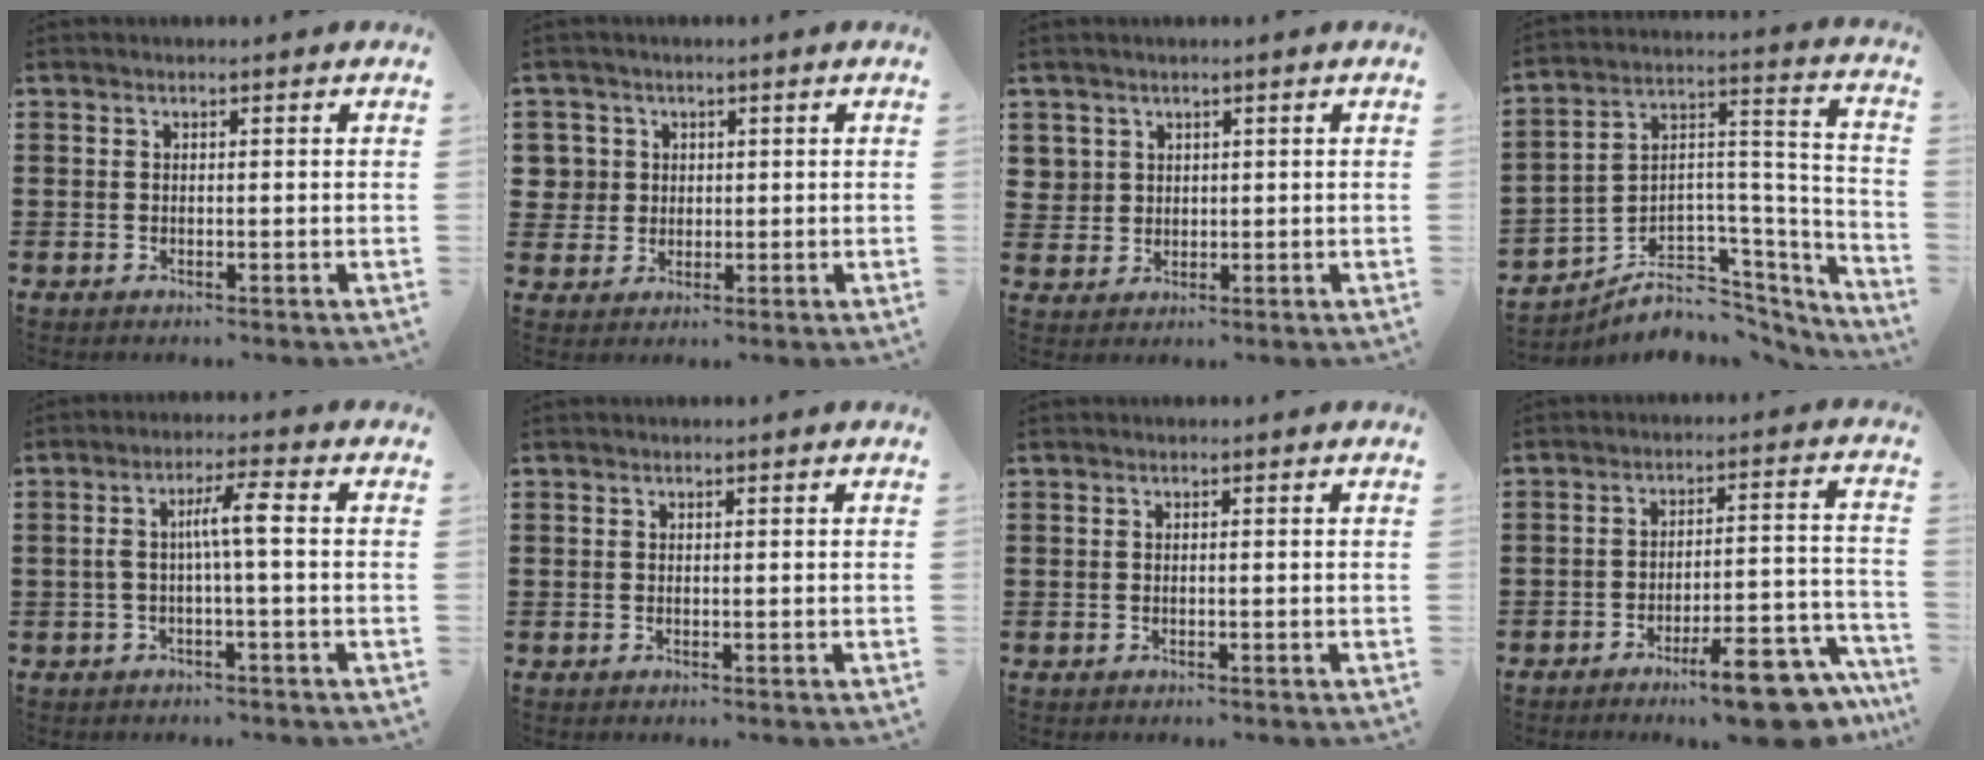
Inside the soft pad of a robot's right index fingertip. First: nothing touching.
{"total": 3.9, "force": [0.8, 3.8, 0.3], "torque": [-0.026, 0.014, 0.013]}
{"total": 2.9, "force": [1.4, 2.5, 0.1], "torque": [-0.015, 0.012, 0.026]}
{"total": 4.9, "force": [-2.9, 3.8, 0.9], "torque": [-0.026, -0.015, -0.048]}
{"total": 4.9, "force": [-0.1, 0.4, 4.9], "torque": [-0.095, 0.007, -0.009]}
{"total": 0.0}
{"total": 0.0}
{"total": 11.1, "force": [-8.5, 1.7, 7.0], "torque": [-0.092, 0.031, -0.148]}